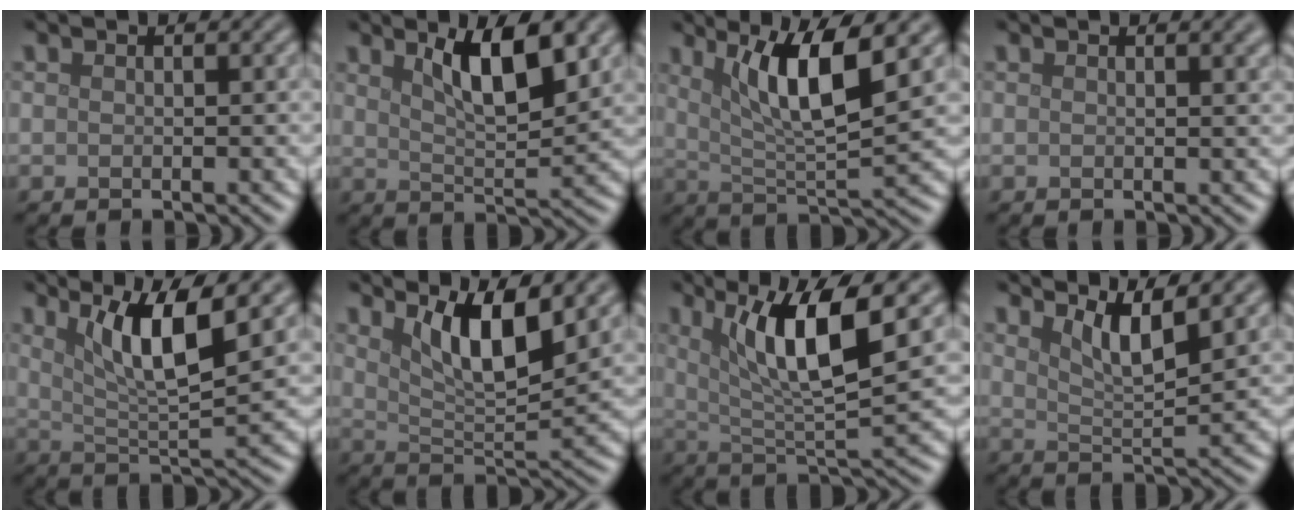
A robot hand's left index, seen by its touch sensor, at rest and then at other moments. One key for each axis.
{"total": 5.8, "fx": 2.8, "fy": 1.6, "fz": 4.8, "tx": -0.080, "ty": -0.003, "tz": 0.049}
{"total": 7.4, "fx": 3.0, "fy": 1.6, "fz": 6.6, "tx": -0.112, "ty": -0.005, "tz": 0.055}
{"total": 1.9, "fx": 1.1, "fy": 0.7, "fz": 1.5, "tx": -0.007, "ty": 0.006, "tz": 0.011}
{"total": 6.6, "fx": 2.9, "fy": 1.3, "fz": 5.8, "tx": -0.099, "ty": -0.005, "tz": 0.053}
{"total": 6.4, "fx": 3.3, "fy": 1.7, "fz": 5.2, "tx": -0.089, "ty": -0.008, "tz": 0.060}
{"total": 8.3, "fx": 3.1, "fy": 1.8, "fz": 7.4, "tx": -0.122, "ty": -0.008, "tz": 0.056}
{"total": 4.0, "fx": 2.7, "fy": 0.8, "fz": 2.9, "tx": -0.048, "ty": -0.002, "tz": 0.048}